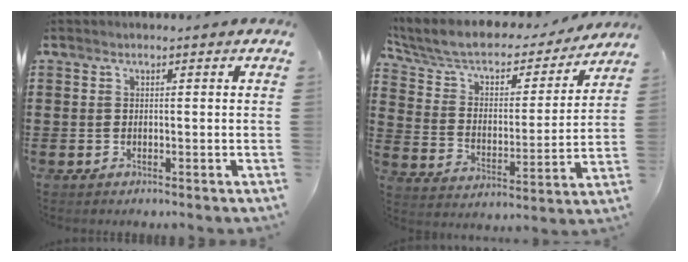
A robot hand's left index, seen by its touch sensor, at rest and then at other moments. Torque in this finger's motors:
{"motor_torque": [2.14, 0.00, 0.88, 0.21]}